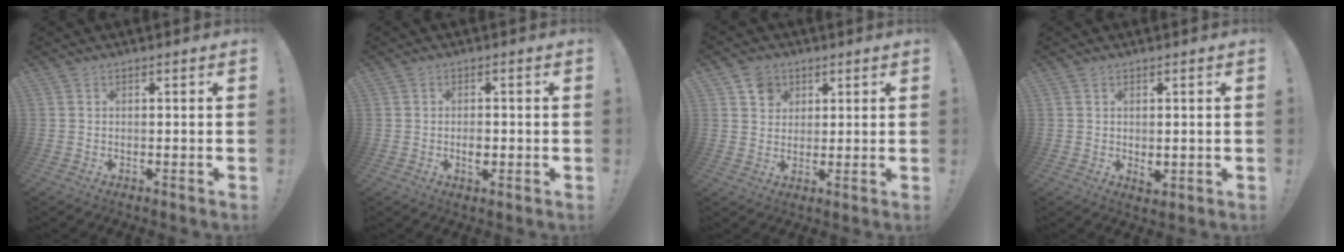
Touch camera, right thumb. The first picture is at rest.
{"total": 2.6, "force": [-0.5, 1.5, 2.0], "torque": [-0.018, 0.000, -0.010]}
{"total": 6.6, "force": [3.2, 5.6, 1.4], "torque": [-0.010, -0.017, 0.059]}
{"total": 2.2, "force": [0.5, 1.2, 1.8], "torque": [-0.020, -0.001, 0.012]}